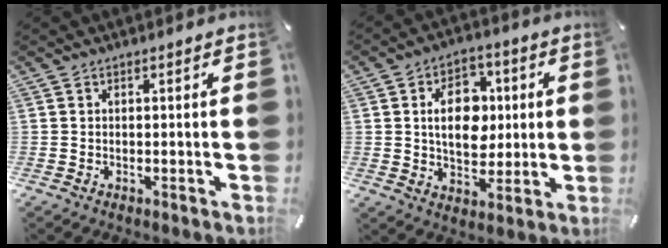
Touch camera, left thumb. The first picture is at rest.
{"total": 12.2, "force": [1.6, 8.9, 8.2], "torque": [-0.126, 0.009, 0.026]}